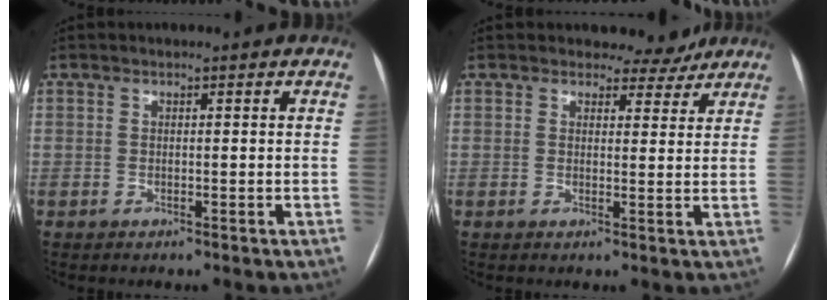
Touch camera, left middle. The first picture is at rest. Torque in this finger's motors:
{"motor_torque": [0.00, 0.00, -0.01, 0.00]}